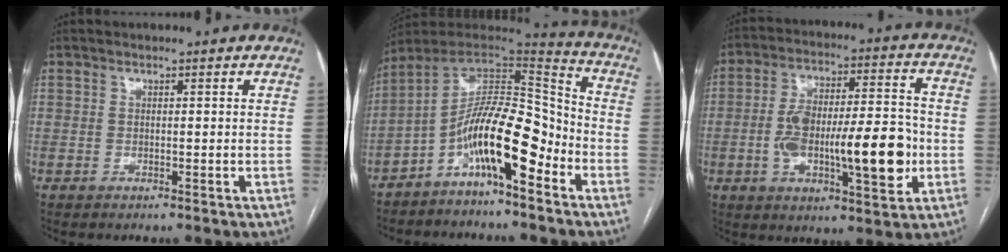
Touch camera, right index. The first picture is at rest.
{"total": 13.8, "force": [-6.7, 3.2, 11.6], "torque": [-0.199, 0.034, -0.117]}
{"total": 17.0, "force": [-3.1, 4.6, 16.0], "torque": [-0.268, 0.020, -0.043]}